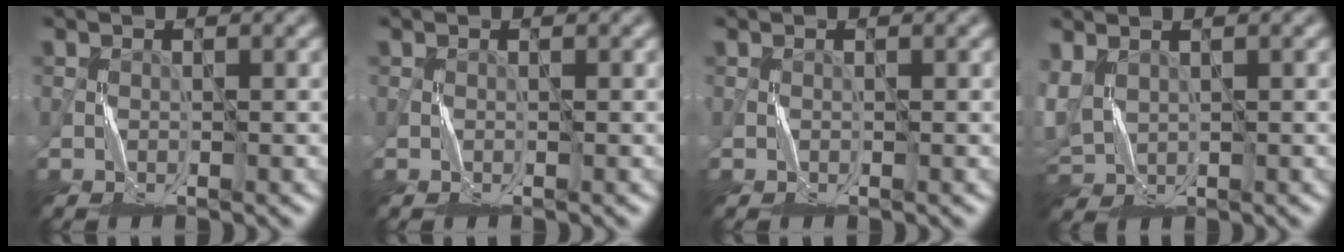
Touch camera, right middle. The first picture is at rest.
{"total": 0.0}
{"total": 0.0}
{"total": 3.2, "force": [1.1, 2.2, 2.0], "torque": [-0.065, 0.001, 0.024]}